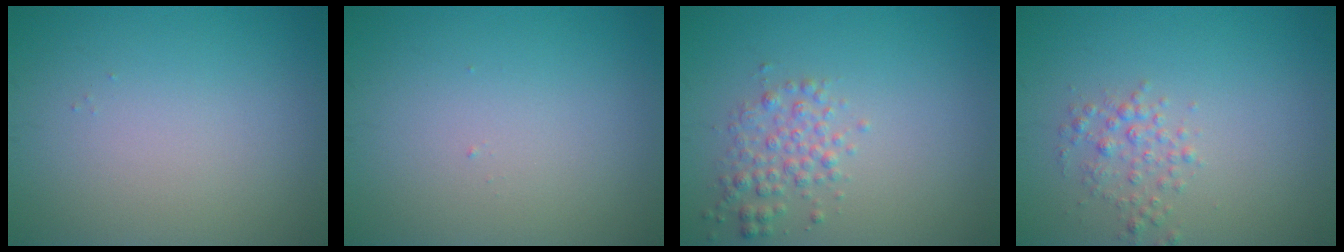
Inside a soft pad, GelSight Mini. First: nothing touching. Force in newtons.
{"total": 0.0}
{"total": 2.4, "press": 2.4, "slide": 0.0}
{"total": 1.9, "press": 1.9, "slide": 0.0}